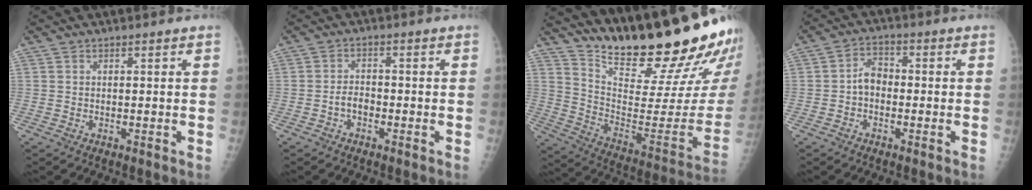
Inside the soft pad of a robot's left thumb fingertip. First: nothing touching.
{"total": 2.6, "force": [-1.2, 1.7, 1.6], "torque": [-0.019, 0.013, -0.025]}
{"total": 30.1, "force": [23.6, 5.6, 17.8], "torque": [-0.249, -0.155, 0.348]}
{"total": 4.3, "force": [-0.8, 3.3, 2.8], "torque": [-0.030, 0.018, -0.024]}